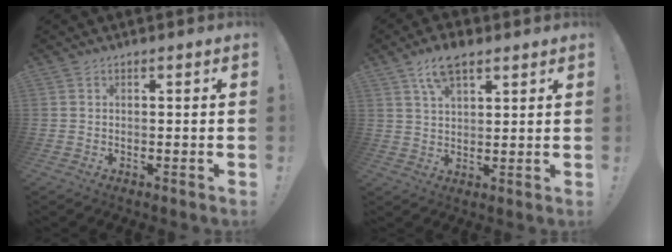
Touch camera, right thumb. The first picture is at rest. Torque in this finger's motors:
{"motor_torque": [-0.79, 0.95, 0.30, 0.62, 0.00]}